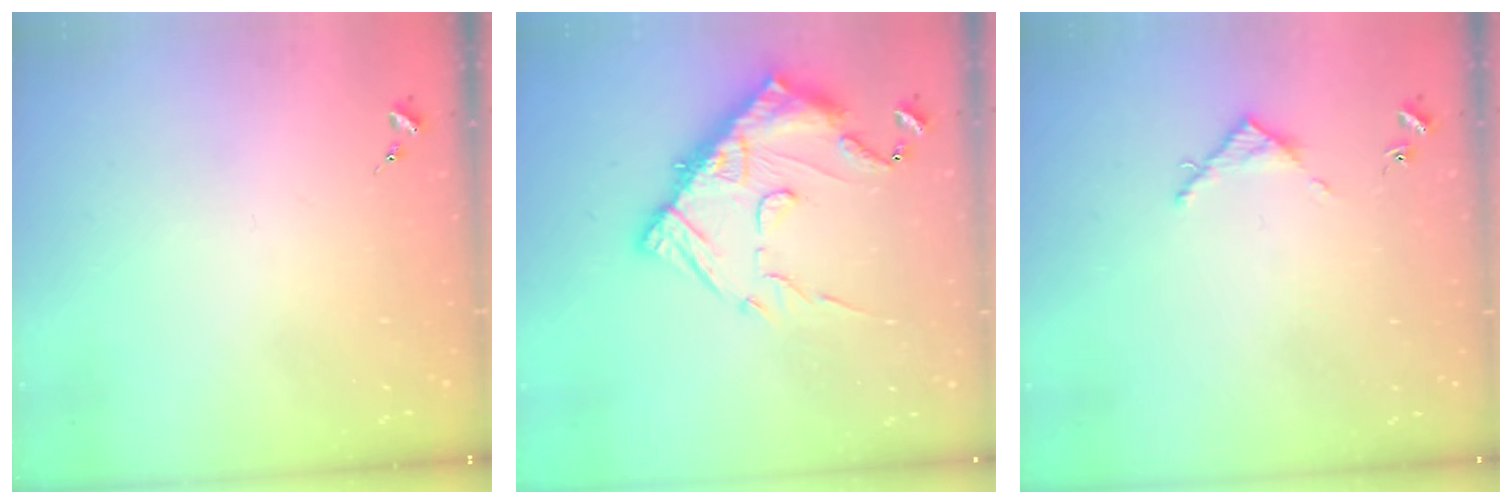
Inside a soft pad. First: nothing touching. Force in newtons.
{"total": 17.5, "press": 17.5, "slide": 1.6}
{"total": 4.0, "press": 4.0, "slide": 0.5}